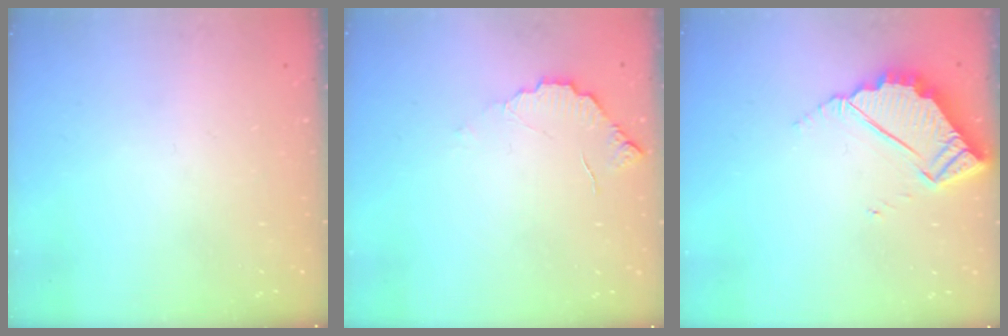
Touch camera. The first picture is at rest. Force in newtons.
{"total": 4.0, "press": 4.0, "slide": 0.3}
{"total": 6.0, "press": 6.0, "slide": 0.3}